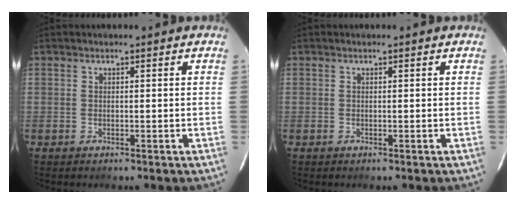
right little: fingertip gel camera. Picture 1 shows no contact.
{"total": 0.0}